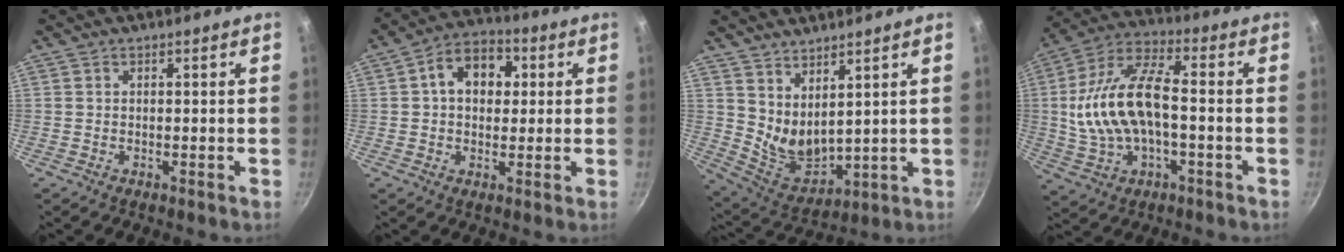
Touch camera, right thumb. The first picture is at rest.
{"total": 10.2, "force": [2.0, 7.4, 6.7], "torque": [-0.067, 0.017, 0.017]}
{"total": 8.8, "force": [5.2, 4.0, 6.0], "torque": [-0.088, -0.056, 0.115]}
{"total": 16.8, "force": [-1.1, 8.4, 14.5], "torque": [-0.277, 0.033, -0.024]}